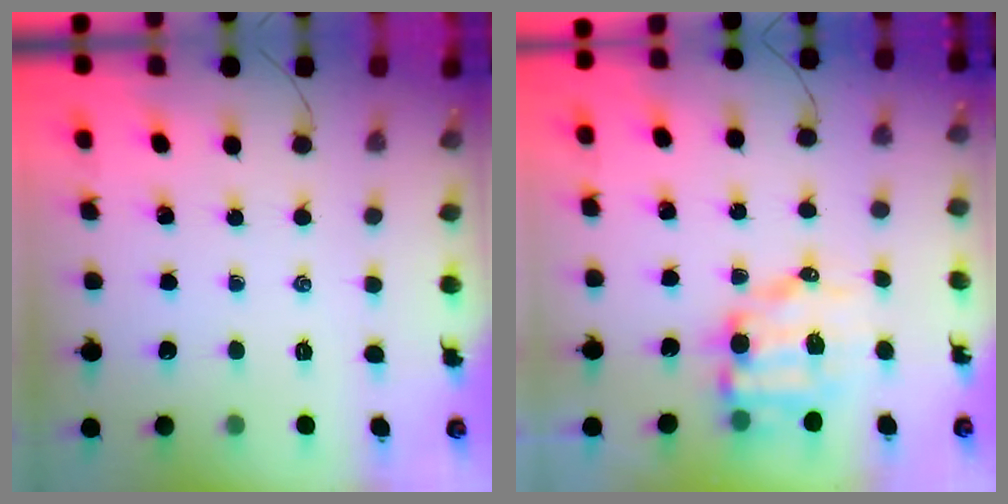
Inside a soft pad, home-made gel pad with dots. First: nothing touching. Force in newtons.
{"total": 9.4, "press": 9.2, "slide": 1.9}